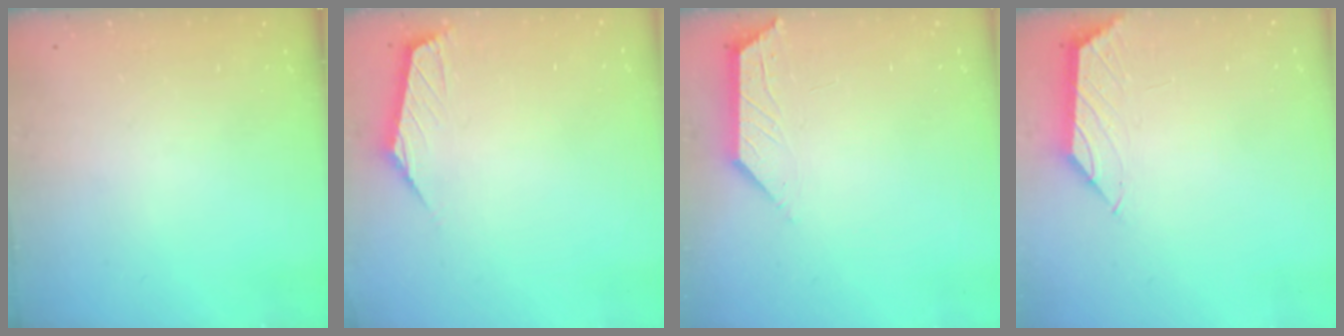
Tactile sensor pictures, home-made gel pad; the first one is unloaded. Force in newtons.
{"total": 0.9, "press": 0.9, "slide": 0.2}
{"total": 1.9, "press": 1.9, "slide": 0.4}
{"total": 0.9, "press": 0.8, "slide": 0.4}